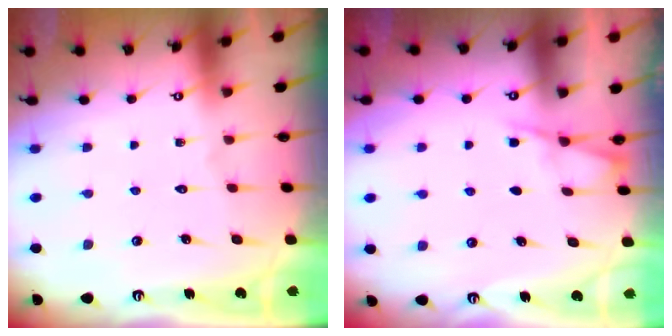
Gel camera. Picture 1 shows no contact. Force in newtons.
{"total": 2.2, "press": 2.1, "slide": 0.4}